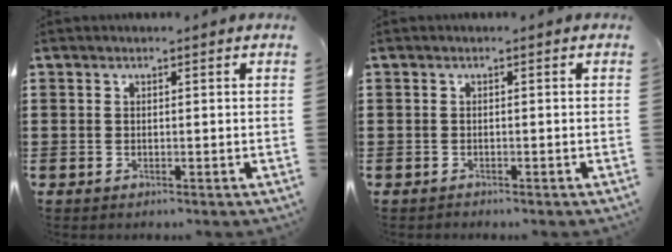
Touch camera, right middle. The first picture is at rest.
{"total": 0.0}